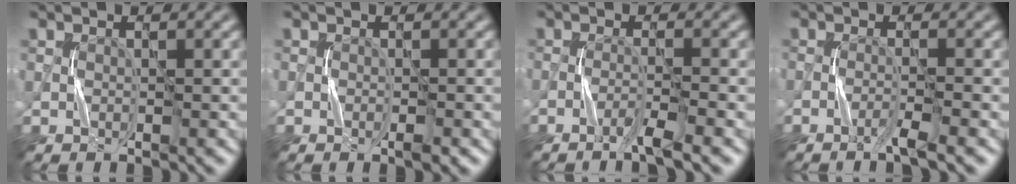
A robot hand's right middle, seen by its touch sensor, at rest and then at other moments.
{"total": 0.8, "force": [-0.5, 0.1, 0.6], "torque": [-0.008, 0.000, -0.007]}
{"total": 2.2, "force": [-1.5, -0.2, 1.6], "torque": [-0.024, 0.003, -0.037]}
{"total": 1.8, "force": [-1.2, -0.2, 1.4], "torque": [-0.018, 0.003, -0.032]}